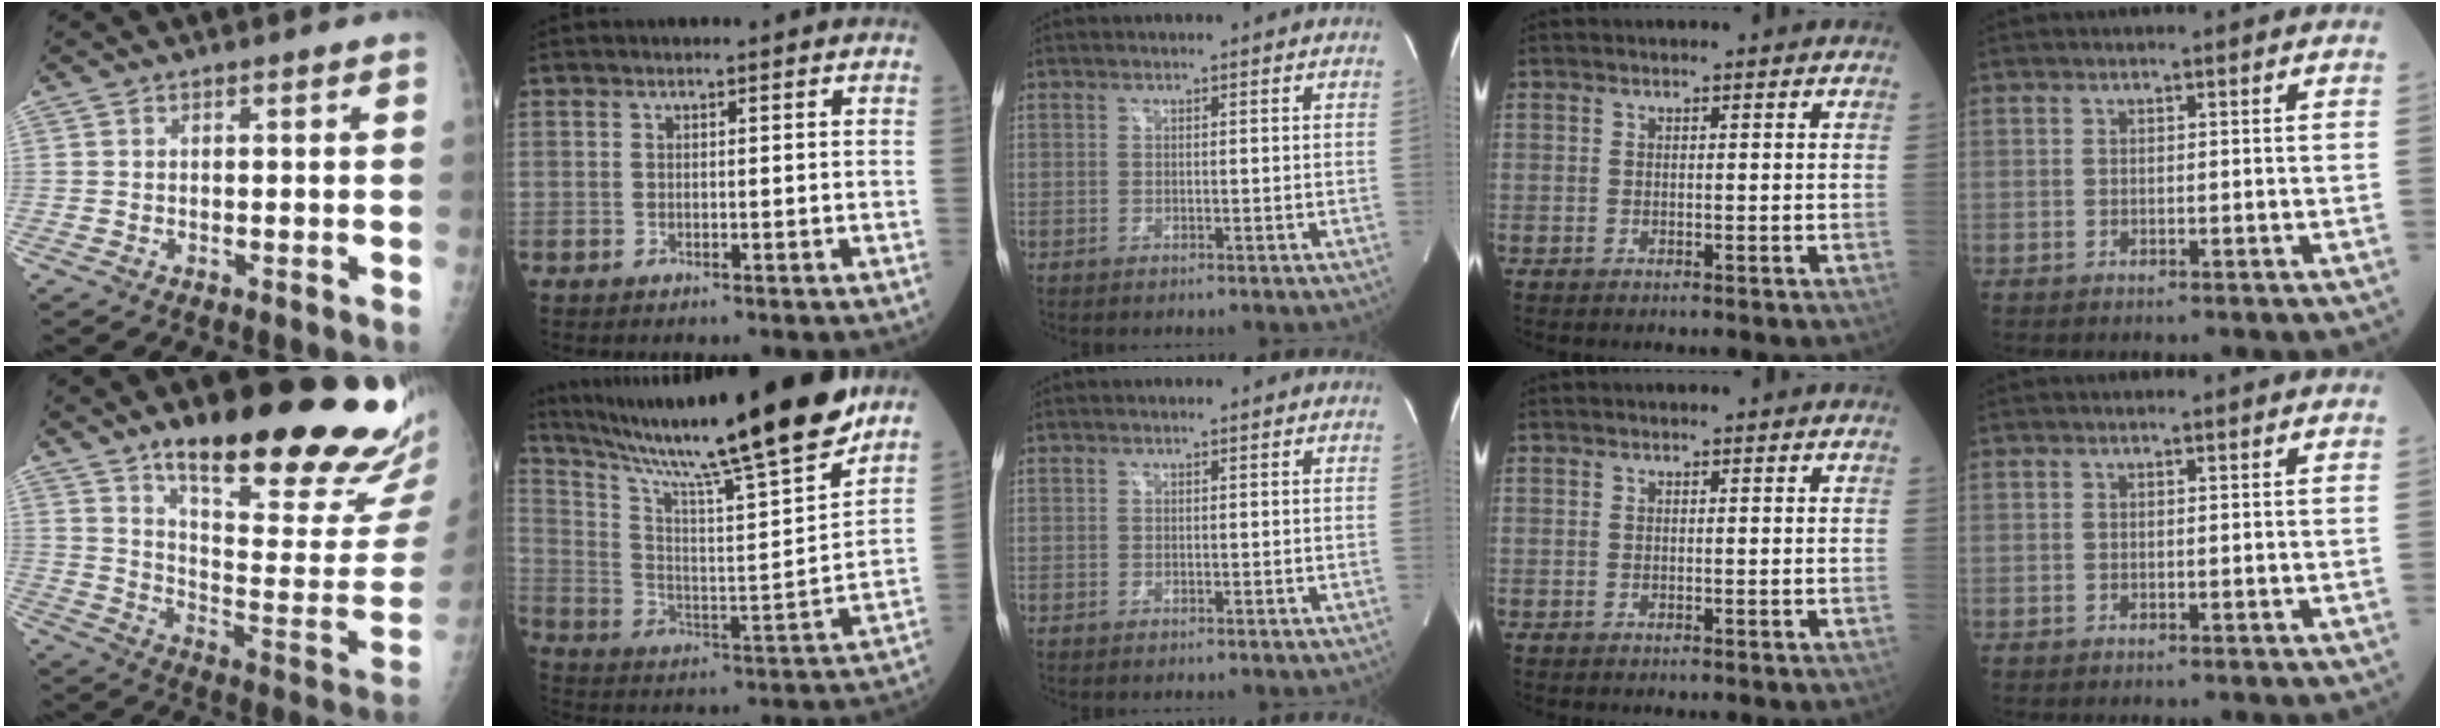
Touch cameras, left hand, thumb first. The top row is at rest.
{"thumb": {"total": 27.1, "force": [19.8, 6.0, 17.6], "torque": [-0.215, -0.118, 0.289]}, "index": {"total": 23.7, "force": [19.7, -0.5, 13.2], "torque": [-0.225, -0.033, 0.309]}}